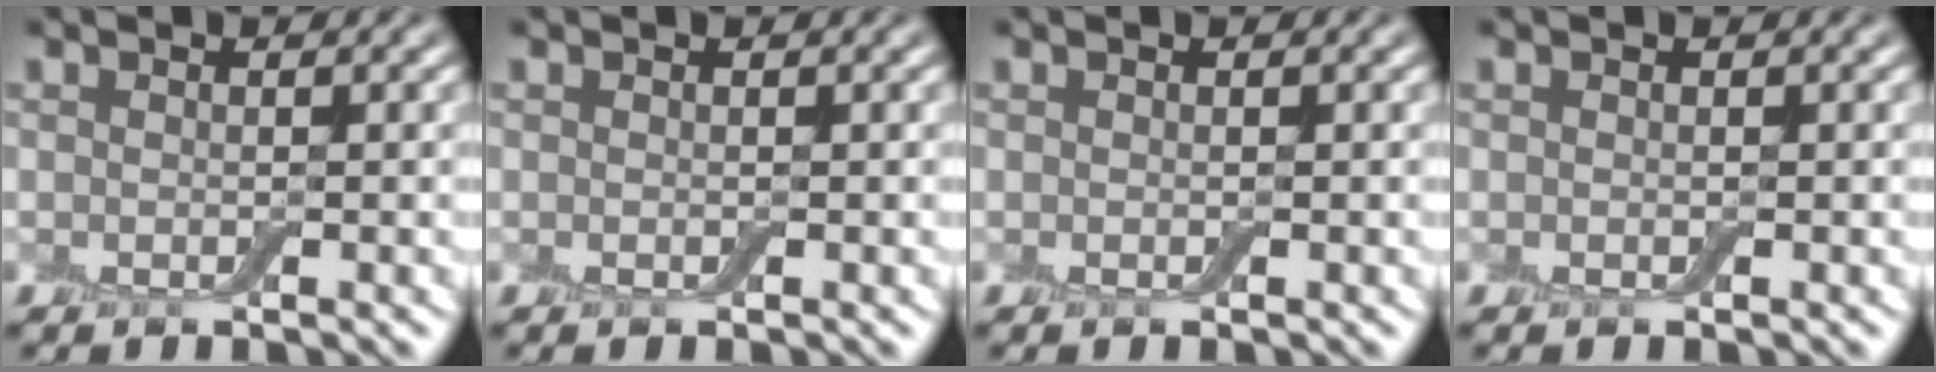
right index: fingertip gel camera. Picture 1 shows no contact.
{"total": 0.0}
{"total": 0.0}
{"total": 0.0}